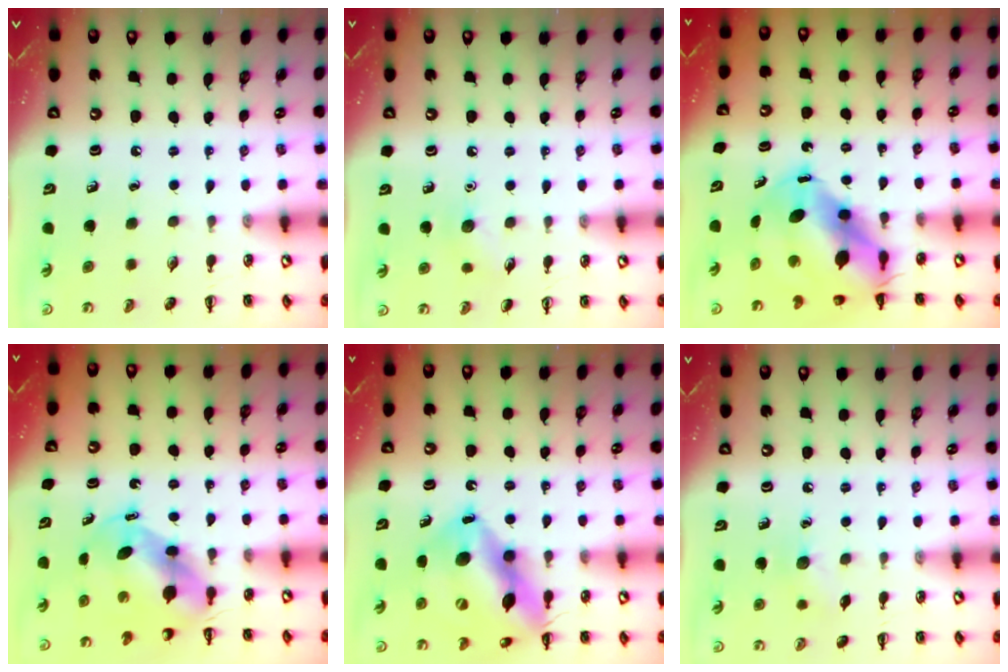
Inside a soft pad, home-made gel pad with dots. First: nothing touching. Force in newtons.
{"total": 5.6, "press": 5.4, "slide": 1.5}
{"total": 8.8, "press": 8.6, "slide": 1.9}
{"total": 5.1, "press": 5.0, "slide": 0.9}
{"total": 17.6, "press": 17.3, "slide": 3.1}
{"total": 6.6, "press": 6.4, "slide": 1.5}